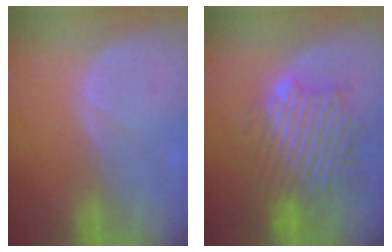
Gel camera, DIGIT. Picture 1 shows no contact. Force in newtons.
{"total": 10.8, "press": 10.1, "slide": 4.0}